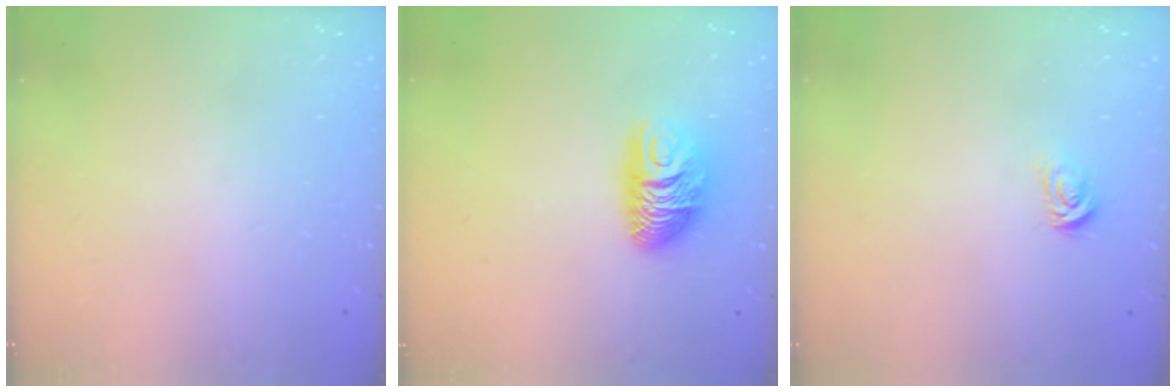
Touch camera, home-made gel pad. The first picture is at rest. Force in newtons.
{"total": 9.5, "press": 9.4, "slide": 0.7}
{"total": 2.8, "press": 2.8, "slide": 0.4}